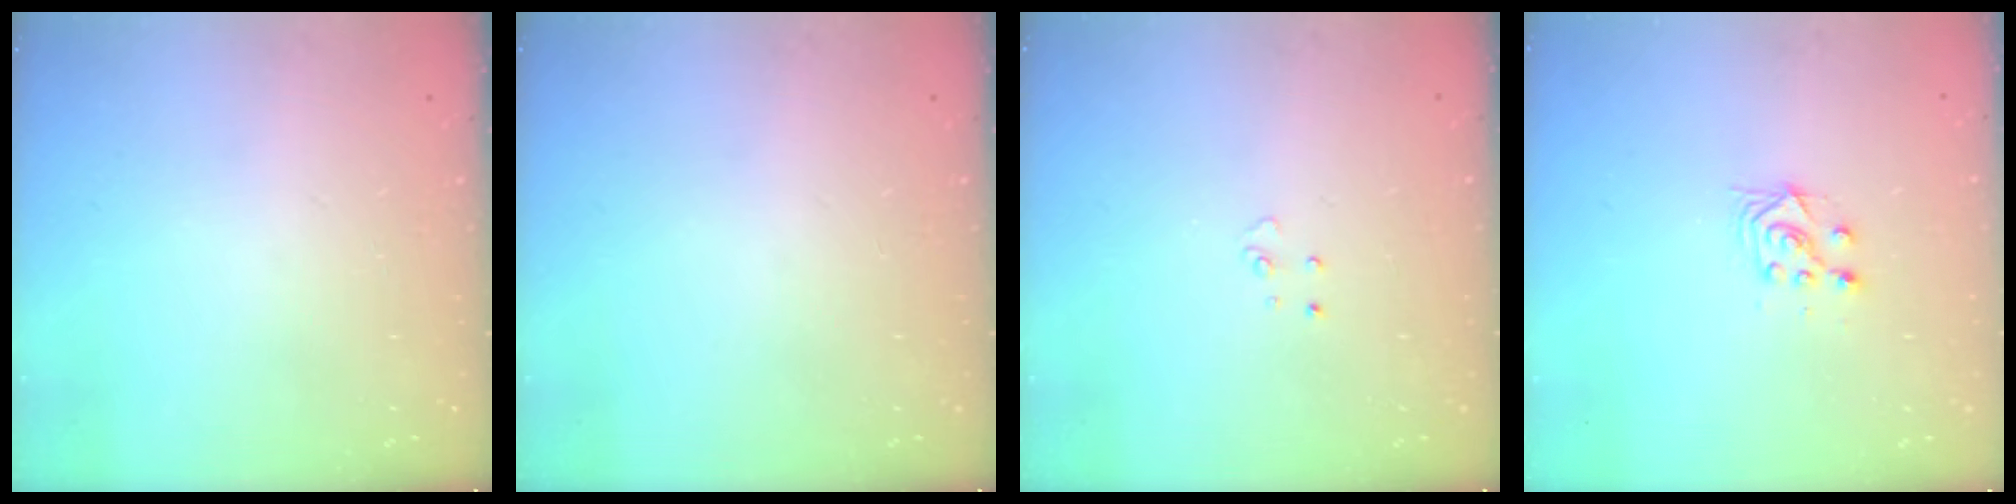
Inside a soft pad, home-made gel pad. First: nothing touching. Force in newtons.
{"total": 0.0}
{"total": 2.9, "press": 2.9, "slide": 0.2}
{"total": 4.9, "press": 4.8, "slide": 1.0}